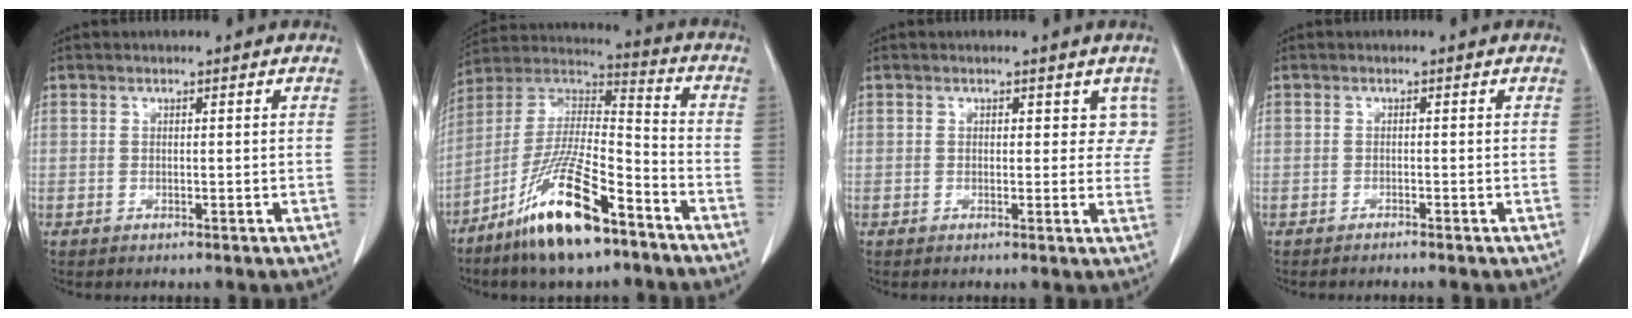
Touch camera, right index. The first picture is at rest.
{"total": 17.6, "force": [-10.9, 3.5, 13.3], "torque": [-0.276, -0.011, -0.200]}
{"total": 3.1, "force": [1.4, 2.2, 1.6], "torque": [0.007, 0.002, 0.010]}
{"total": 1.4, "force": [-1.2, -0.2, 0.6], "torque": [-0.009, 0.002, -0.017]}